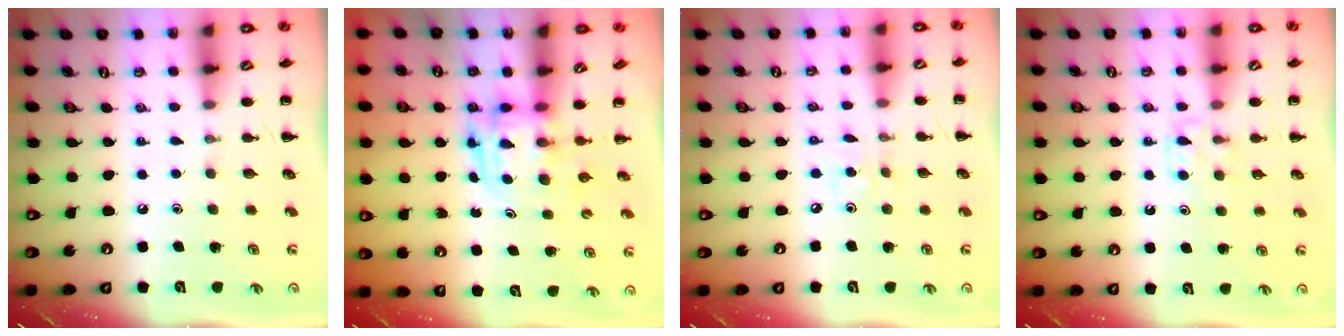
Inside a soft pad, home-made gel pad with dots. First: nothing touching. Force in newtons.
{"total": 3.8, "press": 3.7, "slide": 0.7}
{"total": 2.0, "press": 1.9, "slide": 0.6}
{"total": 5.2, "press": 4.9, "slide": 1.7}